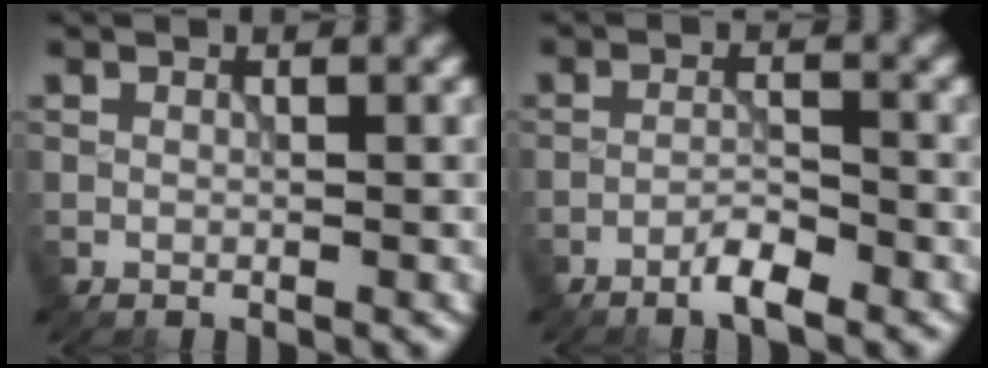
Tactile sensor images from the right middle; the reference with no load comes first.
{"total": 2.4, "force": [-1.8, 0.3, 1.5], "torque": [-0.026, 0.006, -0.036]}